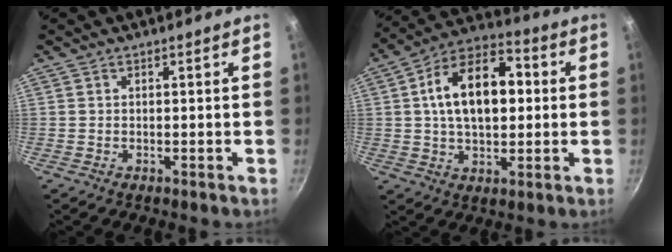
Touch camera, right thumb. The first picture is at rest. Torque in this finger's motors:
{"motor_torque": [-1.05, 1.60, 1.39, 0.06, 0.43]}